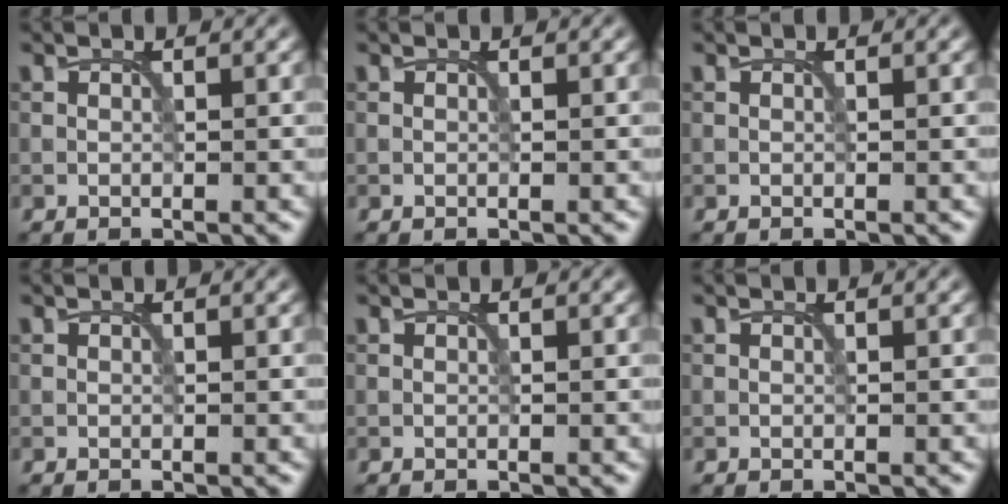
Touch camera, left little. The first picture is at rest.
{"total": 0.0}
{"total": 0.0}
{"total": 0.0}
{"total": 0.0}
{"total": 0.0}